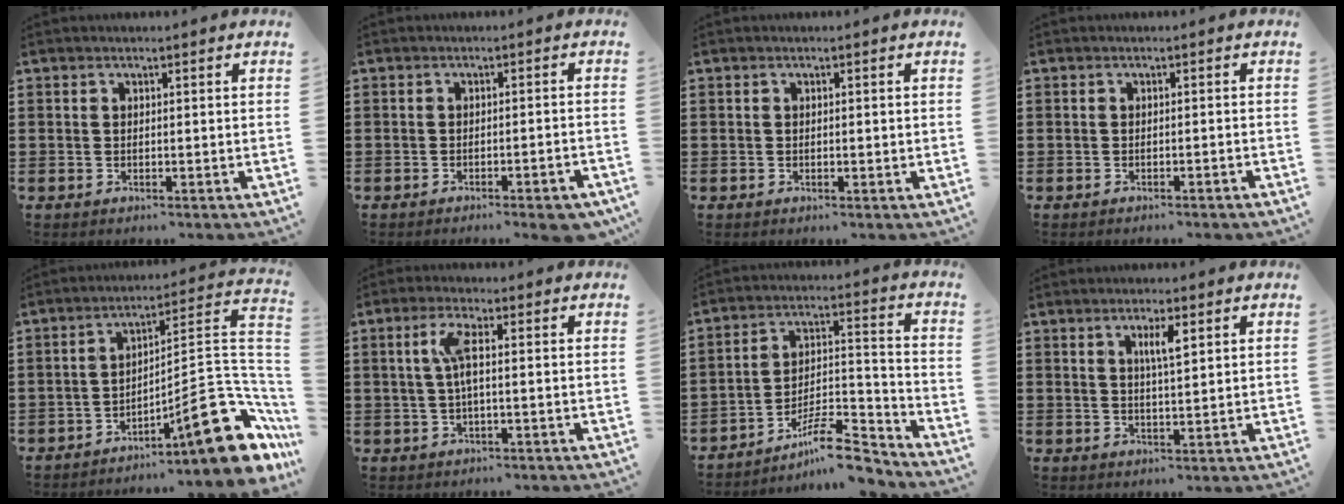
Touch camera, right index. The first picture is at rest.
{"total": 2.5, "force": [-2.1, 0.0, 1.5], "torque": [-0.024, -0.001, -0.038]}
{"total": 0.0}
{"total": 0.8, "force": [-0.8, 0.0, 0.1], "torque": [-0.004, 0.000, -0.016]}
{"total": 15.9, "force": [-7.5, 3.9, 13.5], "torque": [-0.180, 0.008, -0.121]}
{"total": 4.3, "force": [0.4, 0.6, 4.2], "torque": [-0.096, -0.003, -0.001]}
{"total": 11.2, "force": [-8.9, 2.7, 6.2], "torque": [-0.091, 0.037, -0.164]}
{"total": 3.4, "force": [1.4, 0.6, 3.0], "torque": [-0.064, 0.004, 0.021]}